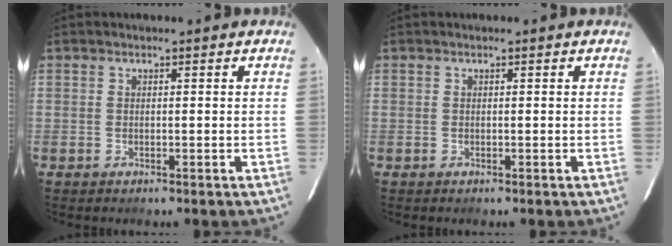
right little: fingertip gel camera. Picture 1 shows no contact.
{"total": 0.0}